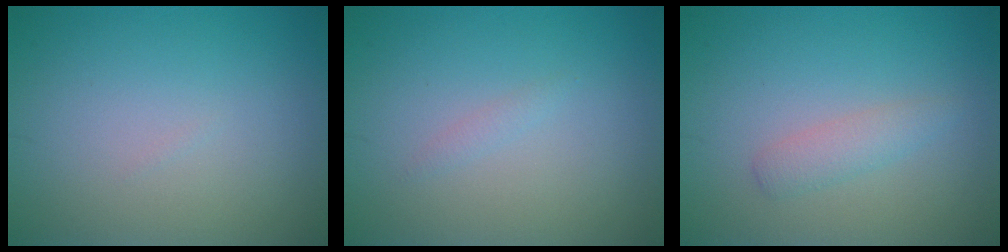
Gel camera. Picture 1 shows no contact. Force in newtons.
{"total": 0.6, "press": 0.6, "slide": 0.1}
{"total": 1.7, "press": 1.7, "slide": 0.1}